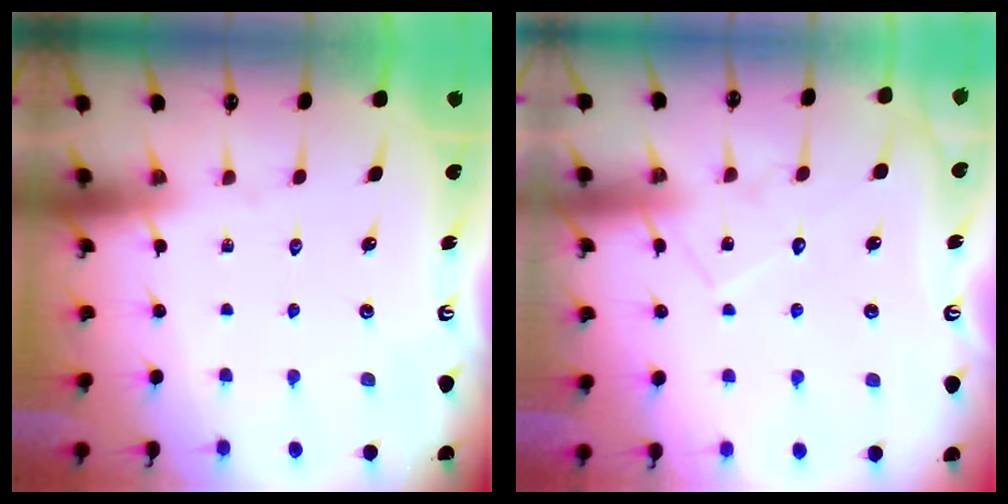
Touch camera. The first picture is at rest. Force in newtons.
{"total": 9.1, "press": 9.1, "slide": 0.6}